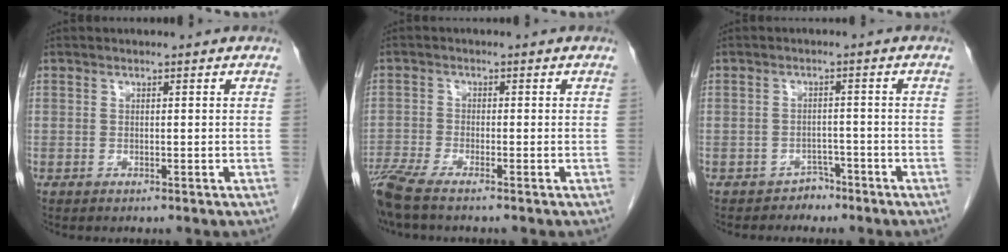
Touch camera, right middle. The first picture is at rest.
{"total": 5.5, "force": [-4.6, 0.0, 3.1], "torque": [-0.064, -0.011, -0.088]}
{"total": 2.4, "force": [-1.8, 1.5, -0.1], "torque": [0.000, 0.008, -0.026]}